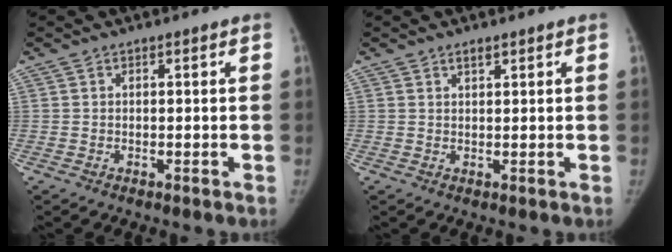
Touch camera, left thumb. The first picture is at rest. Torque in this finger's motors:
{"motor_torque": [0.05, 0.01, 0.03, -0.20, 0.04]}